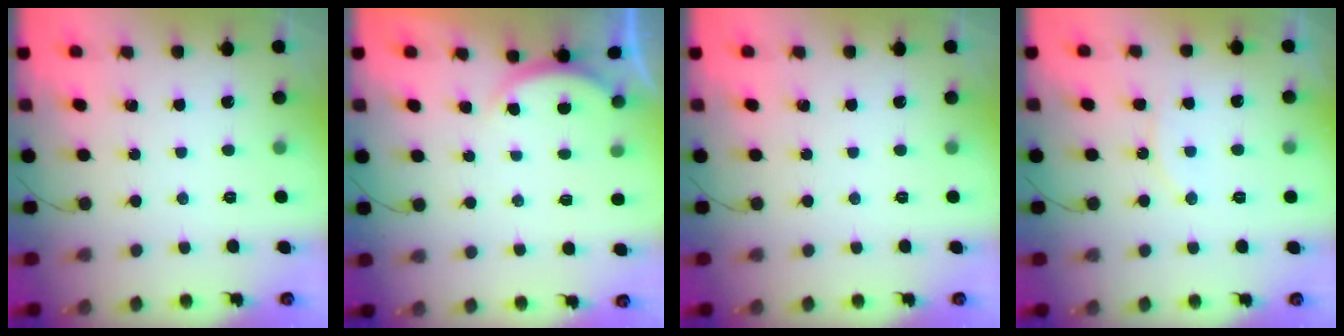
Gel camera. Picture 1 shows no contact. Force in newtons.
{"total": 2.5, "press": 2.4, "slide": 0.6}
{"total": 0.0}
{"total": 8.7, "press": 8.7, "slide": 0.4}